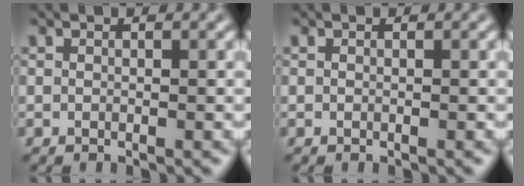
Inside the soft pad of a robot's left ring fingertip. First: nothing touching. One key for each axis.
{"total": 0.0}